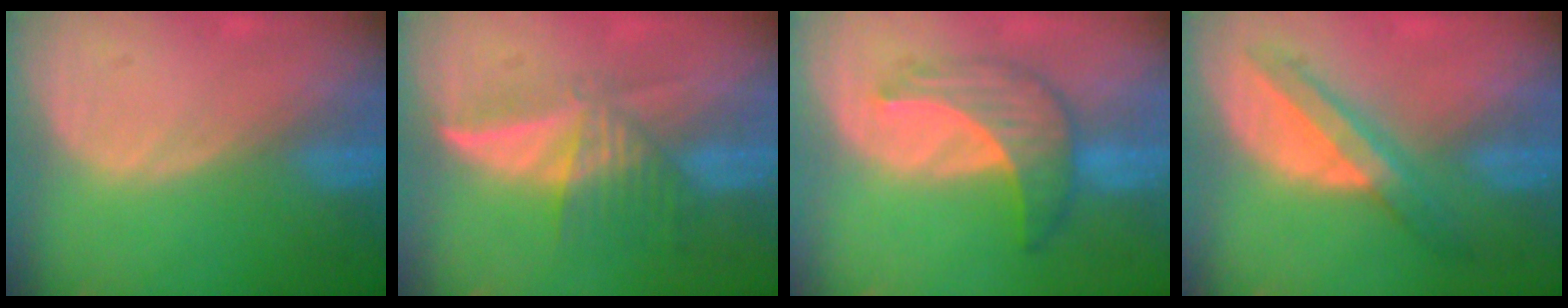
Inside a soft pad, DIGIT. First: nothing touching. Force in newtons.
{"total": 6.0, "press": 5.7, "slide": 1.9}
{"total": 6.9, "press": 6.7, "slide": 1.5}
{"total": 5.7, "press": 5.7, "slide": 0.3}